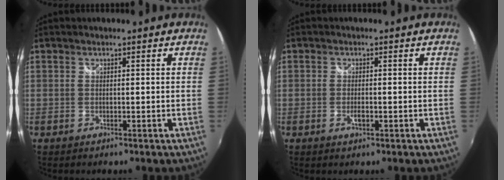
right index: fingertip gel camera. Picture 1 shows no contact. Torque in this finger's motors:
{"motor_torque": [0.33, 0.17, 0.06, 0.02]}